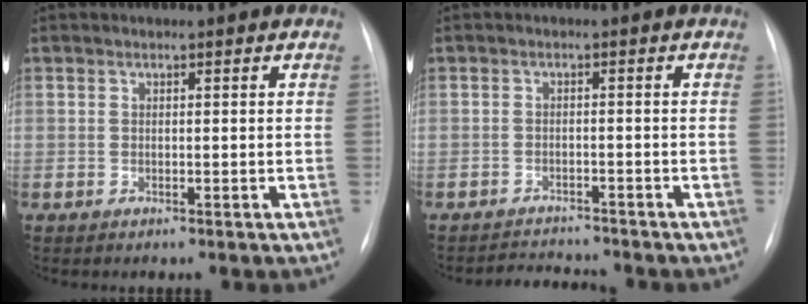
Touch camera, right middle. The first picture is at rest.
{"total": 3.7, "force": [-3.7, 0.0, -0.1], "torque": [-0.004, -0.008, -0.058]}